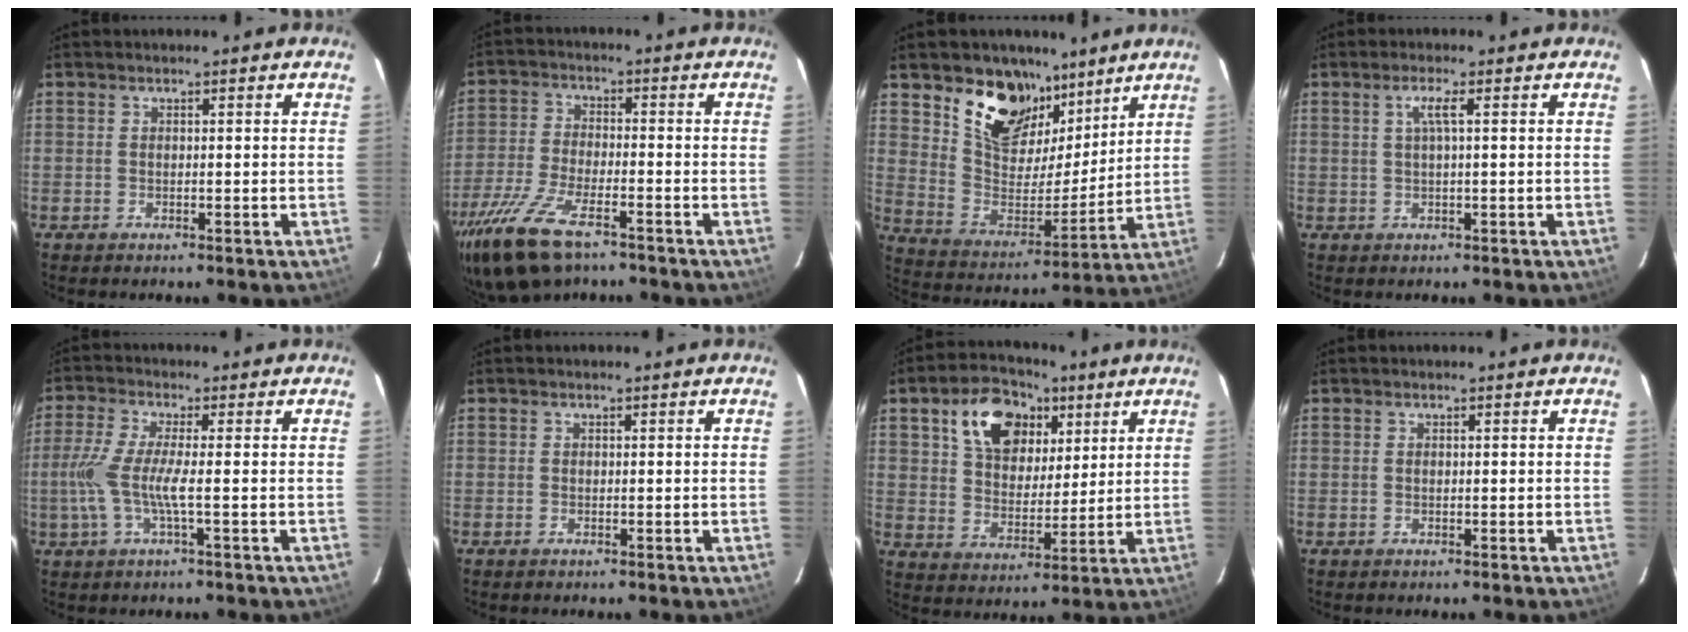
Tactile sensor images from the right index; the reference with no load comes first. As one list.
[{"total": 14.1, "force": [-9.6, 5.2, 8.9], "torque": [-0.205, -0.035, -0.186]}, {"total": 16.5, "force": [11.0, 9.6, 7.7], "torque": [-0.156, -0.006, 0.208]}, {"total": 2.4, "force": [0.6, -0.2, 2.3], "torque": [-0.044, 0.002, 0.011]}, {"total": 6.9, "force": [-1.3, 0.0, 6.8], "torque": [-0.158, -0.005, -0.025]}, {"total": 0.0}, {"total": 14.5, "force": [6.9, 9.2, 8.8], "torque": [-0.164, 0.033, 0.125]}, {"total": 0.0}]